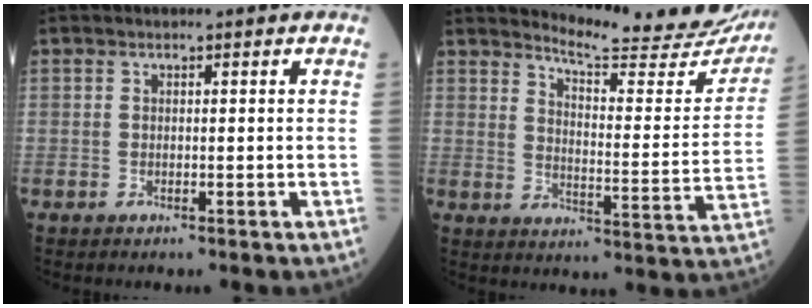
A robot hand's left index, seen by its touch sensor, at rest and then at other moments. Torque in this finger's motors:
{"motor_torque": [0.02, -0.16, 0.00, 0.00]}